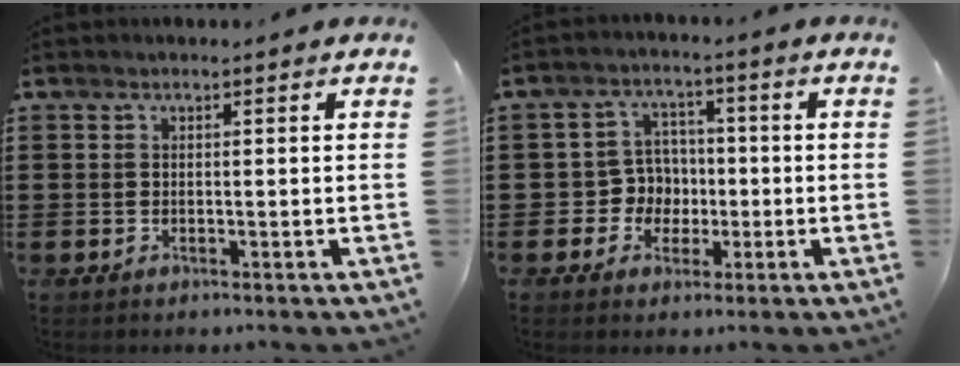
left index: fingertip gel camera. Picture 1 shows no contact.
{"total": 5.4, "force": [-0.6, 5.2, 1.4], "torque": [-0.045, 0.015, -0.012]}